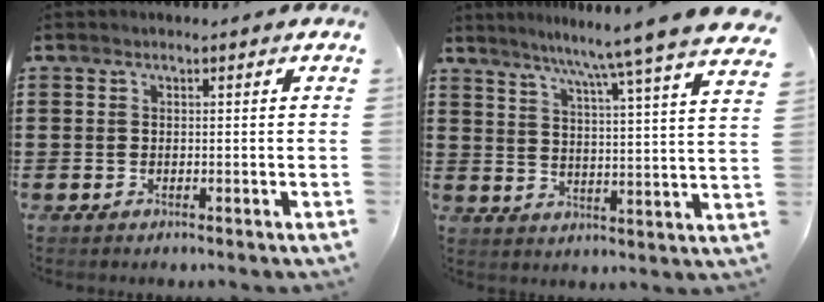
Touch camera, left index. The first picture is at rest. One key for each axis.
{"total": 7.4, "fx": 6.5, "fy": -2.0, "fz": 2.9, "tx": -0.075, "ty": -0.060, "tz": 0.101}